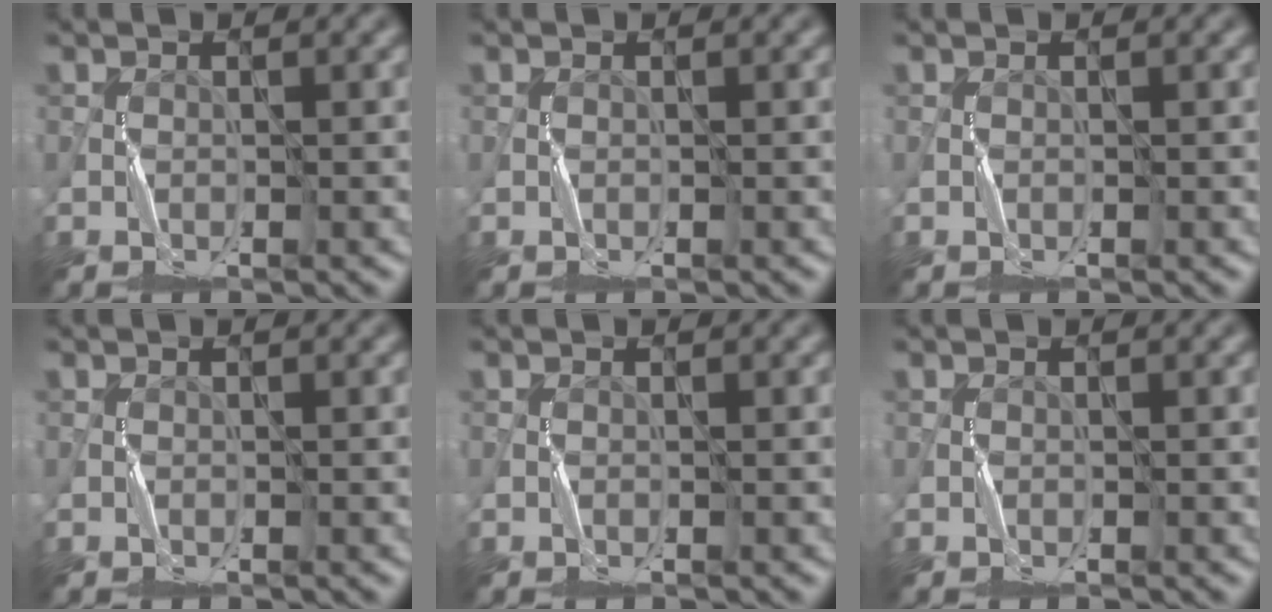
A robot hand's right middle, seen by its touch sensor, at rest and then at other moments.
{"total": 0.0}
{"total": 0.0}
{"total": 0.0}
{"total": 0.0}
{"total": 0.0}